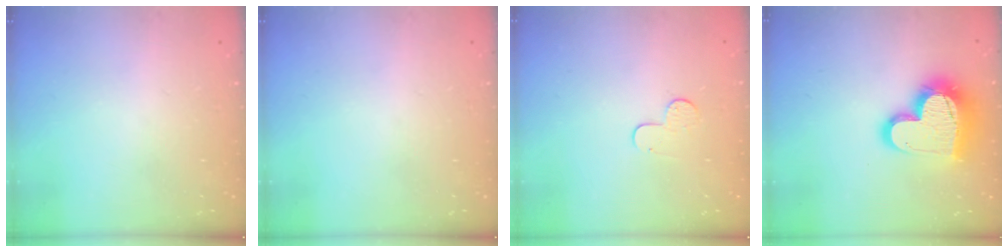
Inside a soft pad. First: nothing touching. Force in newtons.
{"total": 0.0}
{"total": 4.8, "press": 4.8, "slide": 0.3}
{"total": 18.3, "press": 18.2, "slide": 1.6}